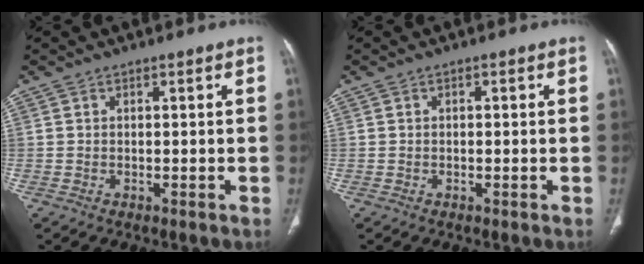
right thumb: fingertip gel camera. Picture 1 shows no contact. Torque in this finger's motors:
{"motor_torque": [-0.49, 0.15, -0.39, 0.14, -0.02]}